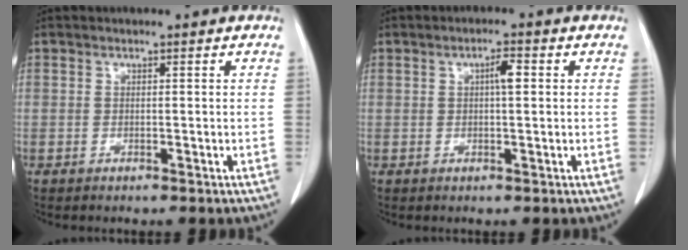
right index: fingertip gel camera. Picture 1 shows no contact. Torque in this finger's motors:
{"motor_torque": [0.12, 0.07, 0.10, 0.02]}